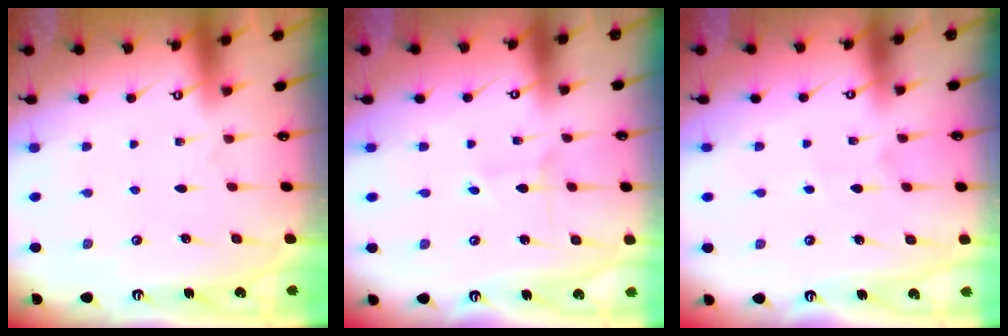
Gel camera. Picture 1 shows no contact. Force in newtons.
{"total": 2.2, "press": 2.2, "slide": 0.1}
{"total": 4.9, "press": 4.9, "slide": 0.5}